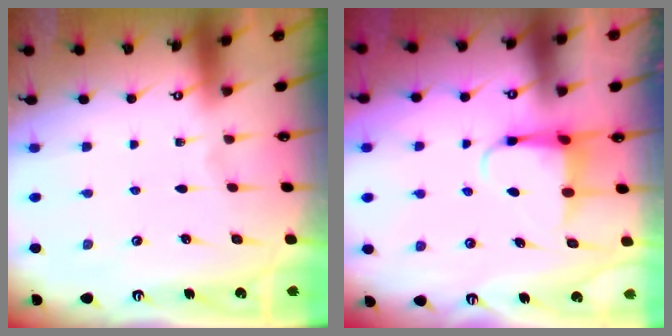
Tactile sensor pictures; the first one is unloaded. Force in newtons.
{"total": 4.4, "press": 4.4, "slide": 0.4}